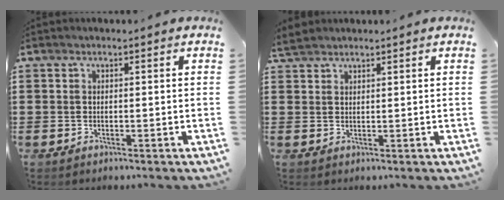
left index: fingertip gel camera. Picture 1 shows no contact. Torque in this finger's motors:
{"motor_torque": [1.63, -0.51, 0.64, 0.21]}